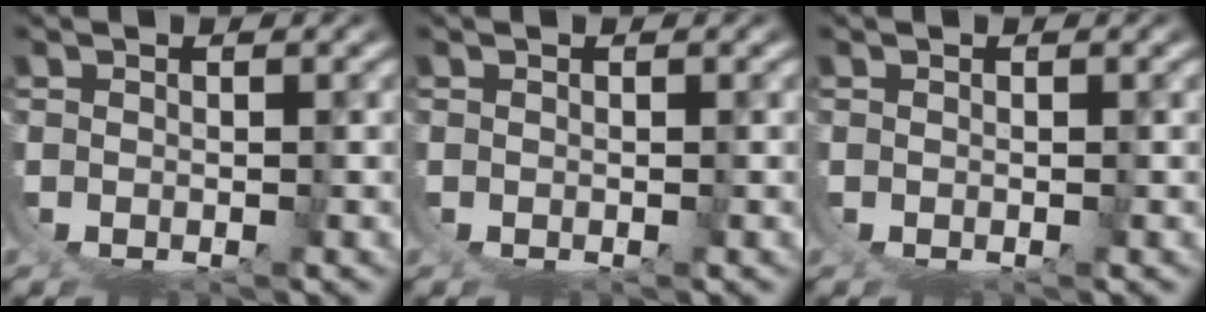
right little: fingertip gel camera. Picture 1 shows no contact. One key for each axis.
{"total": 0.0}
{"total": 0.0}